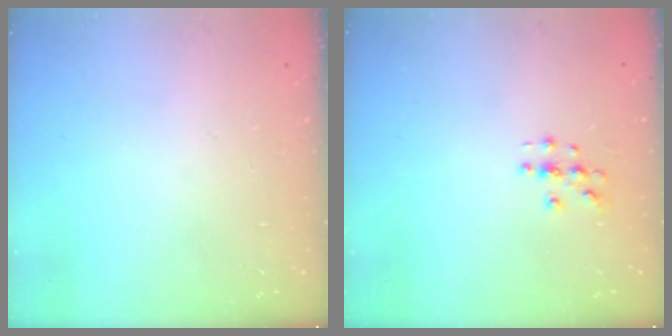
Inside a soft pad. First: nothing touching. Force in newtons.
{"total": 3.4, "press": 3.4, "slide": 0.2}